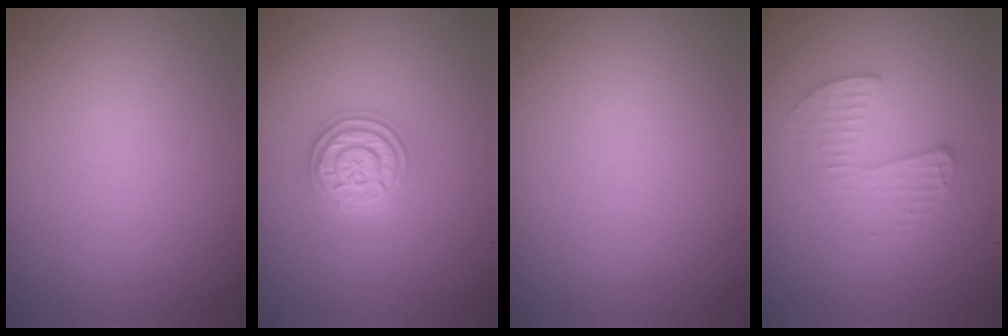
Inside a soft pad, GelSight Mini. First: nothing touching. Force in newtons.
{"total": 3.7, "press": 3.7, "slide": 0.5}
{"total": 0.0}
{"total": 2.3, "press": 2.3, "slide": 0.3}